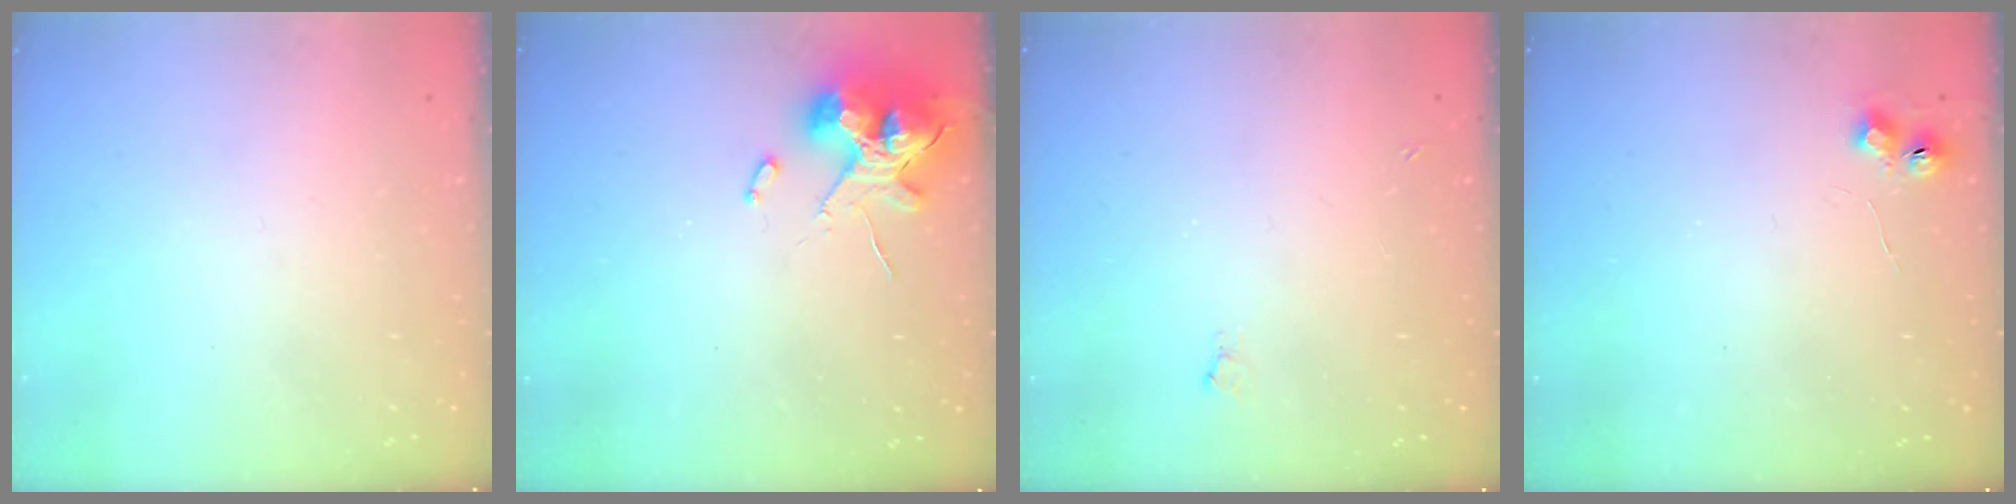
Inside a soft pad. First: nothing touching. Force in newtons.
{"total": 11.5, "press": 11.4, "slide": 1.3}
{"total": 2.4, "press": 2.4, "slide": 0.5}
{"total": 5.6, "press": 5.6, "slide": 0.7}